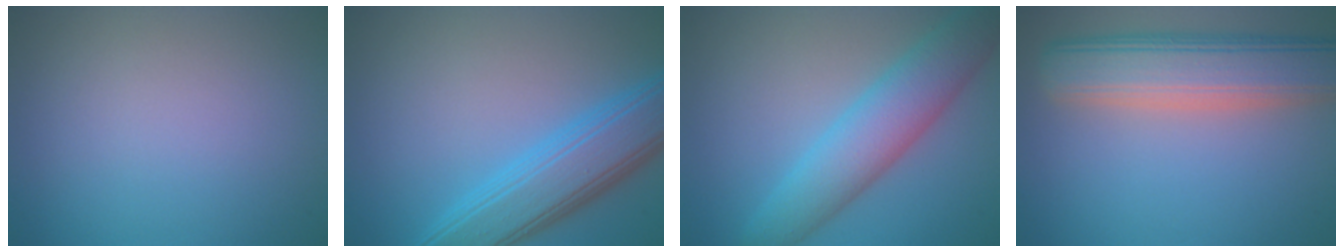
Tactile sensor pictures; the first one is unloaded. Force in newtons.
{"total": 7.0, "press": 7.0, "slide": 0.2}
{"total": 6.3, "press": 6.3, "slide": 0.1}
{"total": 8.0, "press": 7.9, "slide": 0.8}